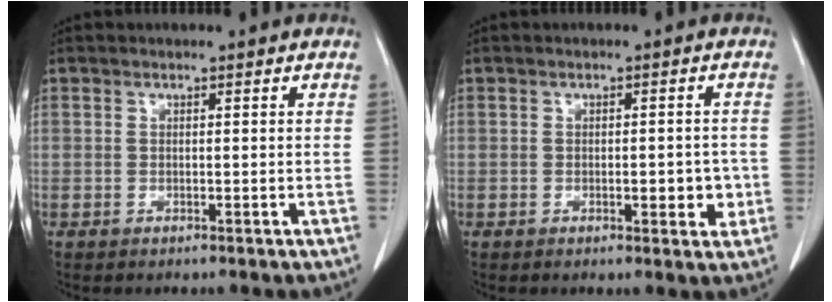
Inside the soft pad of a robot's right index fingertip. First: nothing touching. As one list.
[{"total": 3.9, "force": [-0.9, 1.5, 3.5], "torque": [-0.045, -0.001, -0.008]}]